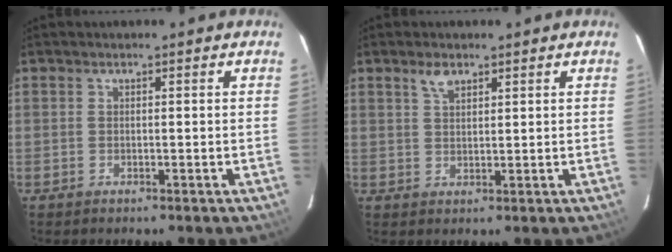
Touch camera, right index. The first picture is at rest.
{"total": 2.8, "force": [1.9, 1.3, 1.5], "torque": [-0.027, 0.006, 0.036]}